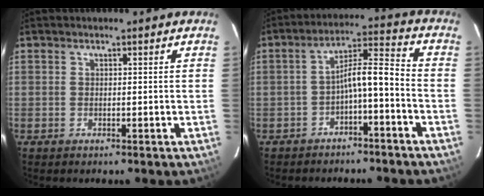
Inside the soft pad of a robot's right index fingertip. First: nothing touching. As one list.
[{"total": 7.1, "force": [-2.7, 1.2, 6.5], "torque": [-0.106, 0.033, -0.044]}]